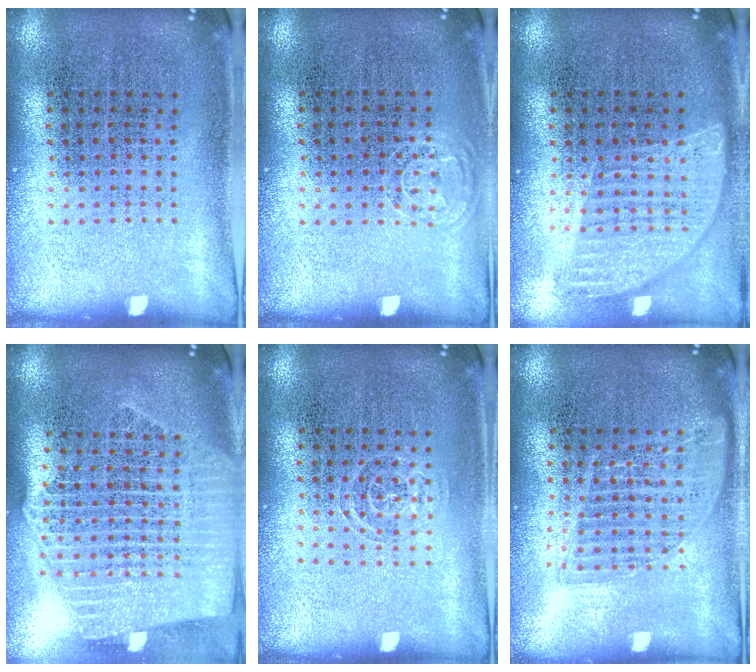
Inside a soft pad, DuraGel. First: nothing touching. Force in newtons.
{"total": 0.7, "press": 0.6, "slide": 0.3}
{"total": 0.9, "press": 0.9, "slide": 0.2}
{"total": 2.5, "press": 2.2, "slide": 1.2}
{"total": 0.9, "press": 0.6, "slide": 0.7}
{"total": 1.6, "press": 1.4, "slide": 0.8}